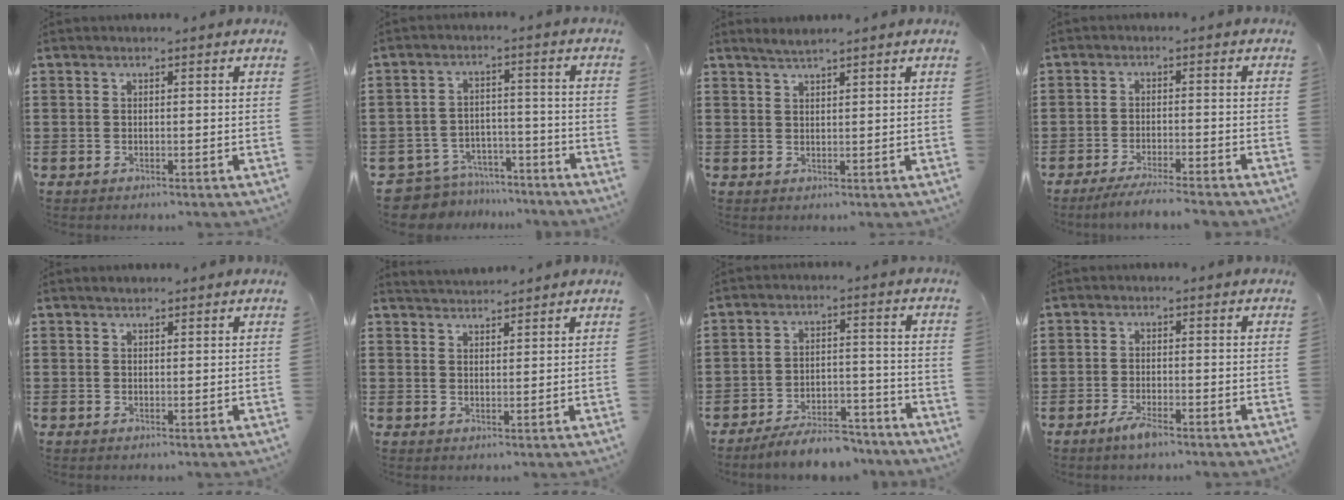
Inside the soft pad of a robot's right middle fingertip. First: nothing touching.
{"total": 6.4, "force": [-6.2, 1.1, 0.7], "torque": [-0.033, 0.008, -0.130]}
{"total": 1.4, "force": [1.3, -0.1, 0.5], "torque": [-0.013, 0.000, 0.025]}
{"total": 3.5, "force": [-3.3, -0.3, 1.2], "torque": [-0.028, -0.009, -0.065]}
{"total": 0.7, "force": [0.6, 0.3, 0.0], "torque": [-0.001, 0.000, 0.012]}
{"total": 2.3, "force": [2.3, 0.1, -0.3], "torque": [-0.003, -0.002, 0.045]}
{"total": 6.7, "force": [-6.2, 1.1, 2.1], "torque": [-0.035, 0.009, -0.117]}
{"total": 3.0, "force": [-1.9, 0.6, 2.2], "torque": [-0.050, -0.003, -0.039]}